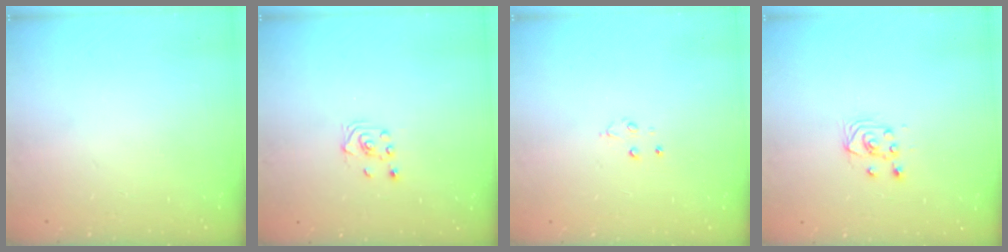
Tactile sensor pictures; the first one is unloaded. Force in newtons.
{"total": 1.6, "press": 1.4, "slide": 0.9}
{"total": 2.8, "press": 2.8, "slide": 0.3}
{"total": 2.9, "press": 2.6, "slide": 1.3}